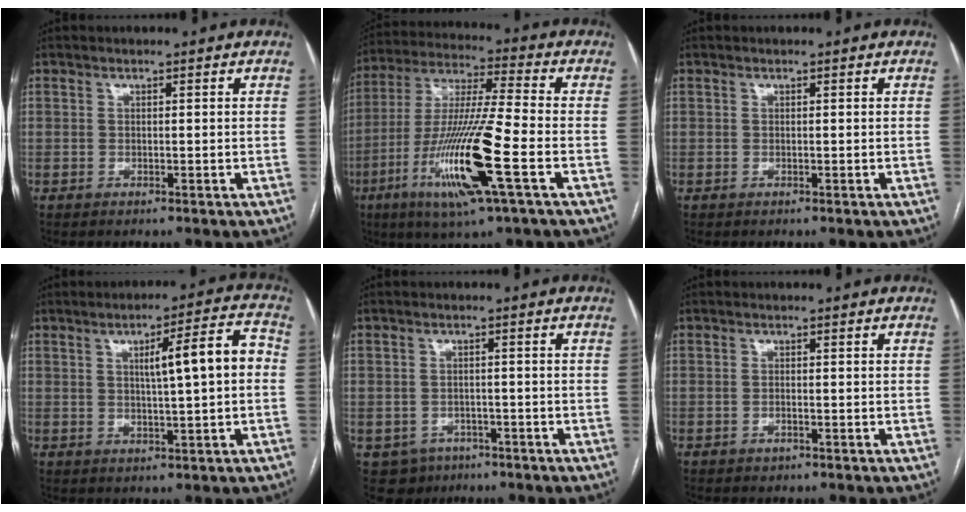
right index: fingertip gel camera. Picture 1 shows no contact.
{"total": 17.5, "force": [-6.3, 0.1, 16.3], "torque": [-0.335, -0.024, -0.120]}
{"total": 0.0}
{"total": 8.5, "force": [0.8, 0.8, 8.5], "torque": [-0.123, 0.020, 0.012]}
{"total": 4.8, "force": [-2.4, 4.2, 0.4], "torque": [0.000, 0.009, -0.032]}
{"total": 0.5, "force": [-0.4, 0.3, 0.2], "torque": [-0.003, 0.000, -0.007]}